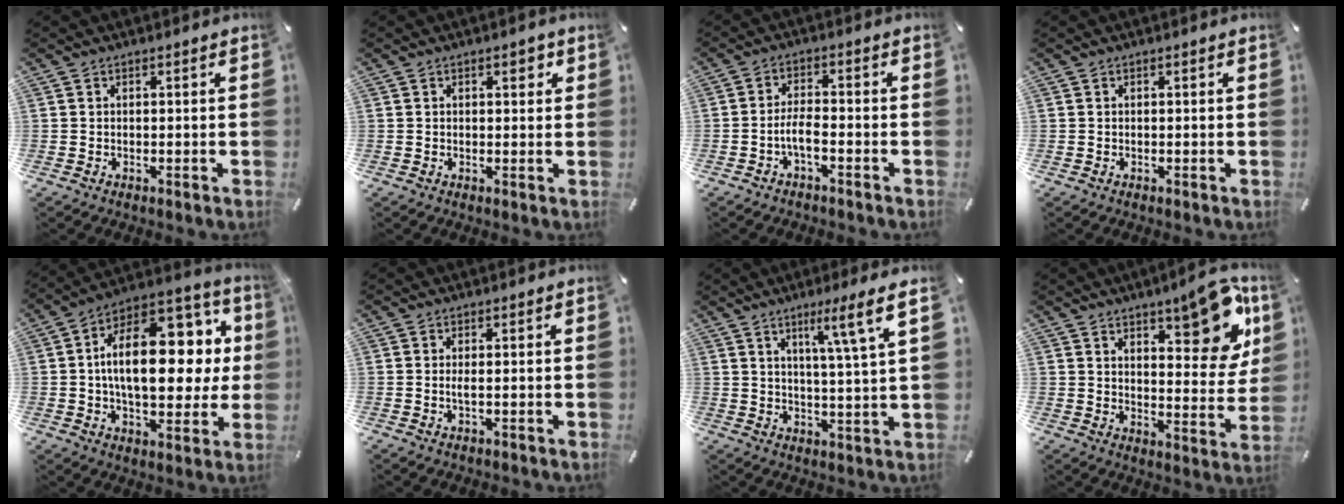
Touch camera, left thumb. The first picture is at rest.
{"total": 2.0, "force": [0.8, 1.1, 1.5], "torque": [-0.015, 0.000, 0.009]}
{"total": 4.7, "force": [-2.5, 1.6, 3.7], "torque": [-0.075, 0.010, -0.047]}
{"total": 0.0}
{"total": 24.3, "force": [4.0, 13.1, 20.0], "torque": [-0.324, -0.020, 0.066]}
{"total": 1.6, "force": [-0.1, 0.2, 1.6], "torque": [-0.031, -0.004, -0.002]}
{"total": 9.8, "force": [5.2, -0.6, 8.3], "torque": [-0.131, -0.027, 0.075]}
{"total": 15.6, "force": [9.7, 6.7, 10.2], "torque": [-0.114, -0.068, 0.160]}